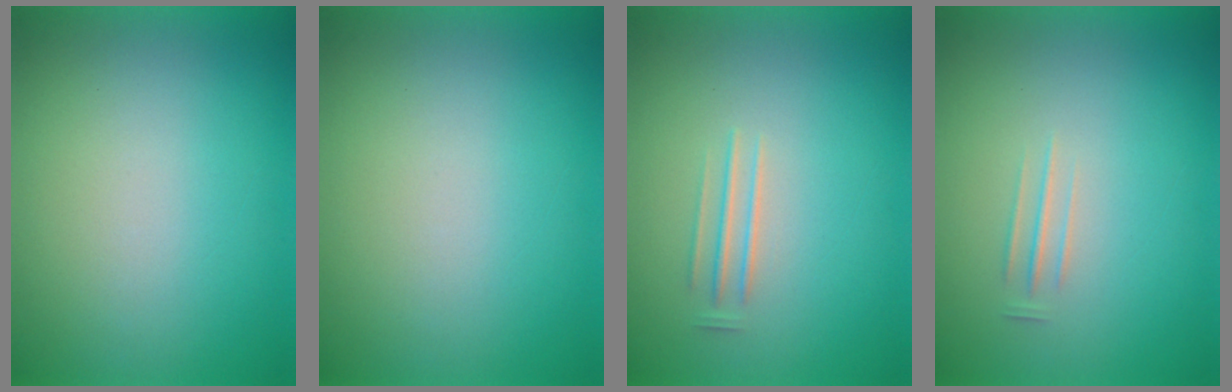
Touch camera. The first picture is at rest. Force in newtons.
{"total": 1.0}
{"total": 1.6}
{"total": 1.6}